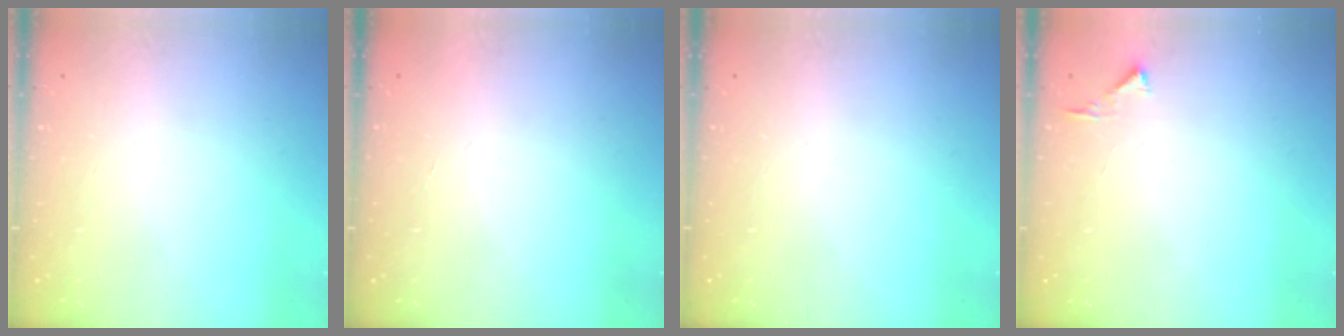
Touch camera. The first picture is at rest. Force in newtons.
{"total": 1.6, "press": 1.5, "slide": 0.1}
{"total": 0.0}
{"total": 2.8, "press": 2.8, "slide": 0.3}